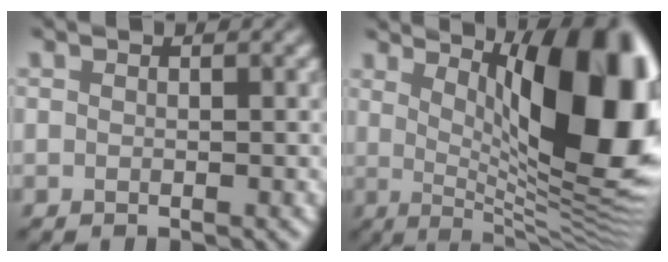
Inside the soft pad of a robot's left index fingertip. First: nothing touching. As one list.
[{"total": 16.1, "force": [3.8, 5.8, 14.5], "torque": [-0.163, 0.009, 0.056]}]